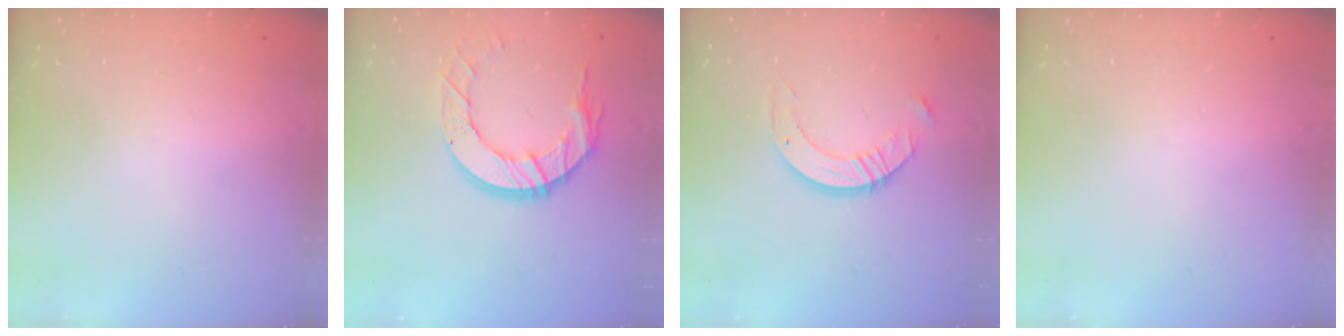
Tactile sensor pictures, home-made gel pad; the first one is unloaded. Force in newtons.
{"total": 12.3, "press": 12.3, "slide": 1.2}
{"total": 9.2, "press": 9.1, "slide": 0.8}
{"total": 0.0}